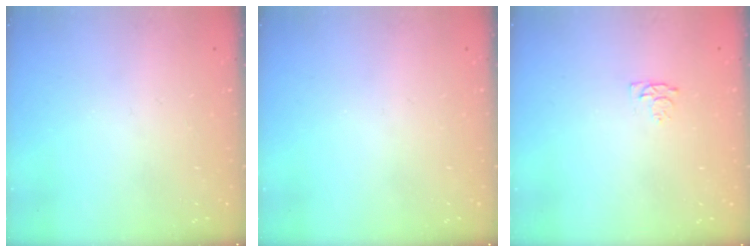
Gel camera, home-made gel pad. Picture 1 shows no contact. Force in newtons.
{"total": 0.0}
{"total": 5.2, "press": 5.1, "slide": 0.7}